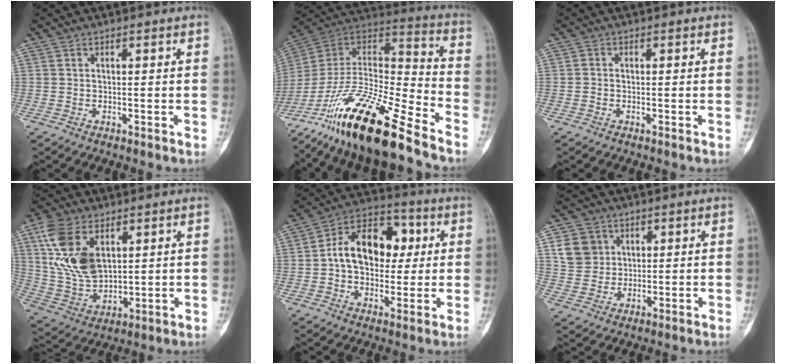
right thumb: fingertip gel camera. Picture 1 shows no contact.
{"total": 25.1, "force": [-17.6, 5.4, 17.1], "torque": [-0.325, 0.056, -0.317]}
{"total": 0.5, "force": [-0.2, 0.4, 0.2], "torque": [0.001, 0.002, -0.007]}
{"total": 15.0, "force": [5.7, 8.9, 10.7], "torque": [-0.206, -0.018, 0.125]}
{"total": 15.6, "force": [1.6, 10.8, 11.2], "torque": [-0.135, 0.026, 0.016]}
{"total": 7.2, "force": [2.6, 6.4, 2.3], "torque": [-0.018, -0.007, 0.053]}